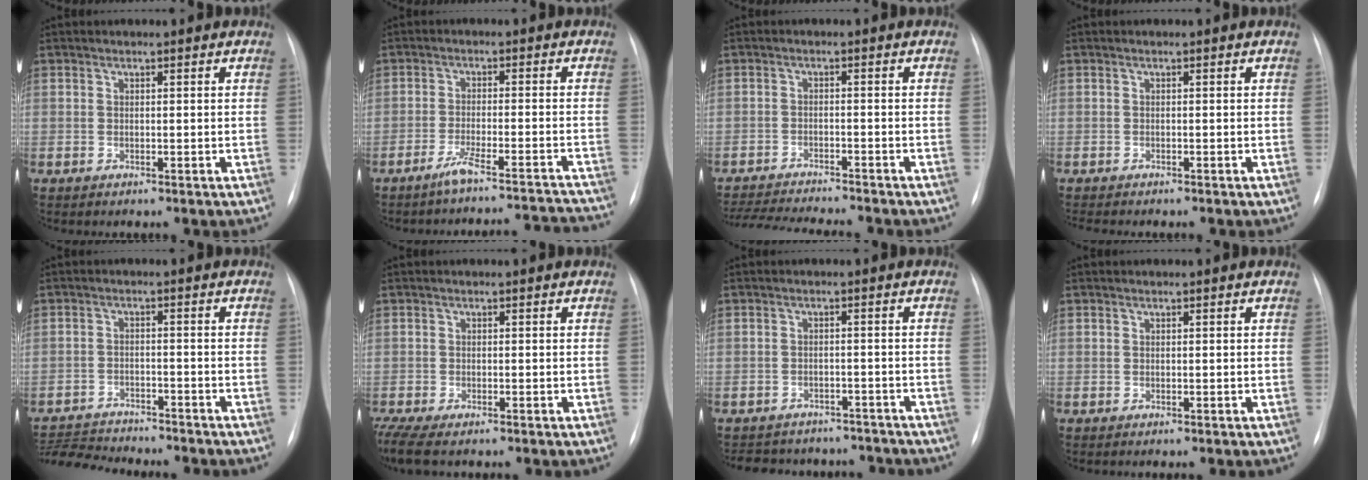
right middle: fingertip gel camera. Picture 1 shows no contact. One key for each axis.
{"total": 12.7, "fx": -12.3, "fy": -1.0, "fz": 3.1, "tx": -0.018, "ty": 0.005, "tz": -0.163}
{"total": 11.8, "fx": -11.0, "fy": 0.4, "fz": 4.3, "tx": -0.069, "ty": -0.014, "tz": -0.162}
{"total": 2.4, "fx": -2.1, "fy": 0.3, "fz": 1.0, "tx": -0.016, "ty": -0.007, "tz": -0.025}
{"total": 10.2, "fx": -9.8, "fy": 1.1, "fz": 2.4, "tx": -0.042, "ty": 0.000, "tz": -0.153}
{"total": 5.8, "fx": -4.4, "fy": 1.6, "fz": 3.5, "tx": -0.079, "ty": -0.009, "tz": -0.074}
{"total": 11.8, "fx": -10.6, "fy": 4.6, "fz": 2.0, "tx": -0.040, "ty": 0.018, "tz": -0.122}
{"total": 0.0}